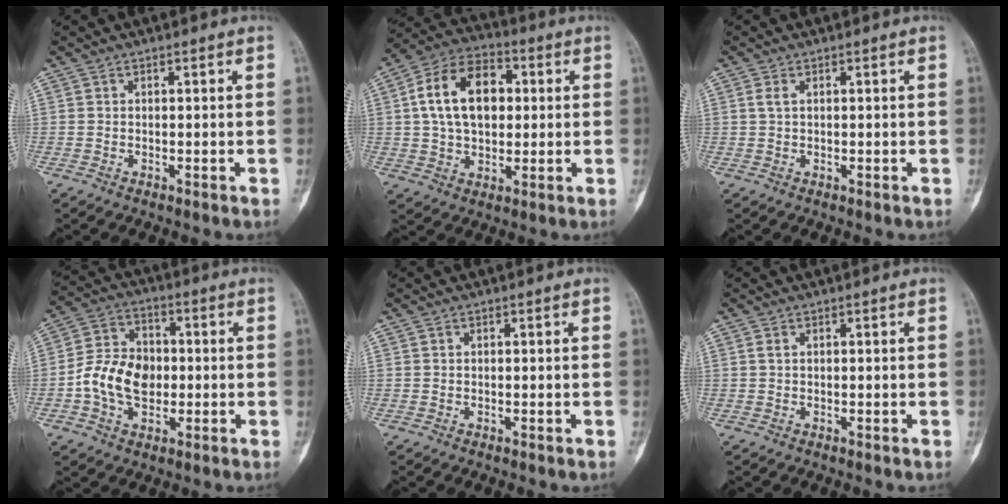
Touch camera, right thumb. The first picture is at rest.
{"total": 15.4, "force": [2.5, 10.0, 11.4], "torque": [-0.174, 0.018, 0.036]}
{"total": 1.4, "force": [0.5, 0.7, 1.1], "torque": [-0.031, 0.007, 0.013]}
{"total": 11.7, "force": [-1.6, 8.5, 7.9], "torque": [-0.126, 0.023, -0.035]}
{"total": 0.0}
{"total": 0.7, "force": [0.2, 0.3, 0.6], "torque": [-0.014, 0.005, 0.004]}